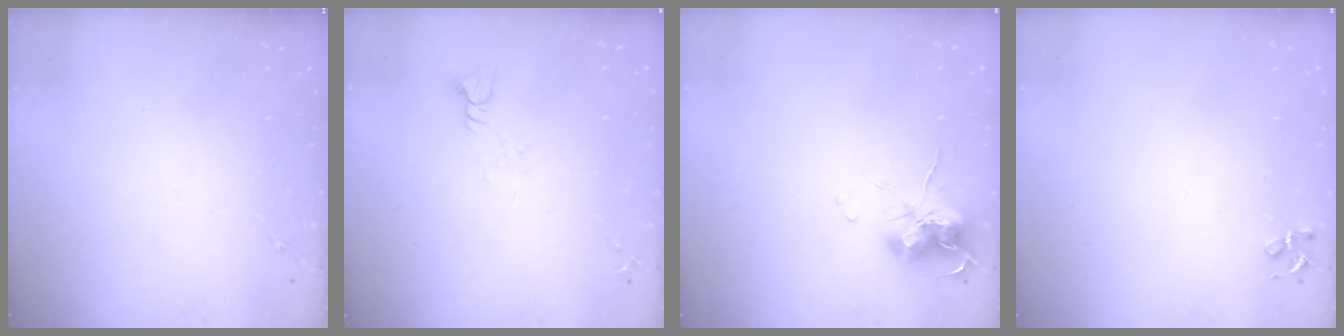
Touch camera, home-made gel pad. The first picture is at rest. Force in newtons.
{"total": 3.9, "press": 3.9, "slide": 0.3}
{"total": 12.2, "press": 12.1, "slide": 1.3}
{"total": 4.1, "press": 4.1, "slide": 0.5}